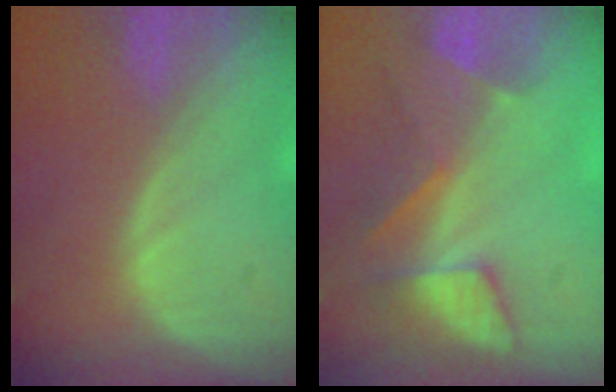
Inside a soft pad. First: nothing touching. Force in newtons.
{"total": 8.4, "press": 7.2, "slide": 4.4}